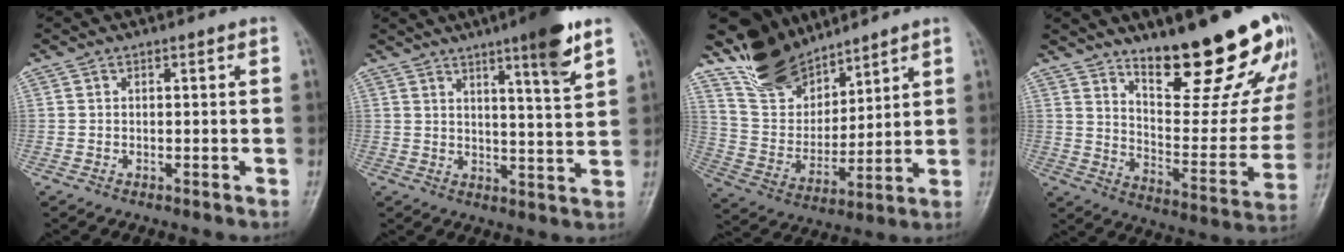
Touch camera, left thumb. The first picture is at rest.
{"total": 13.3, "force": [8.4, 1.2, 10.2], "torque": [-0.143, -0.051, 0.126]}
{"total": 13.7, "force": [11.7, 6.2, 3.4], "torque": [-0.029, -0.074, 0.234]}
{"total": 23.5, "force": [15.4, 7.6, 16.1], "torque": [-0.168, -0.098, 0.228]}